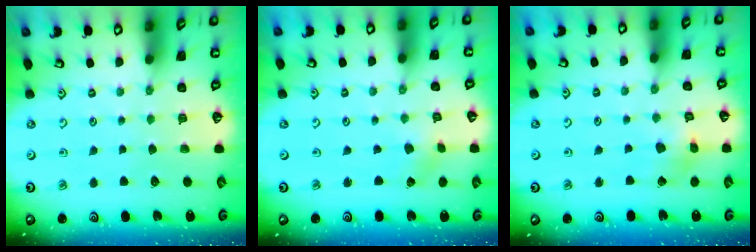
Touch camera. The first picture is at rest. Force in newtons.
{"total": 1.4, "press": 1.4, "slide": 0.1}
{"total": 5.6, "press": 5.6, "slide": 0.6}